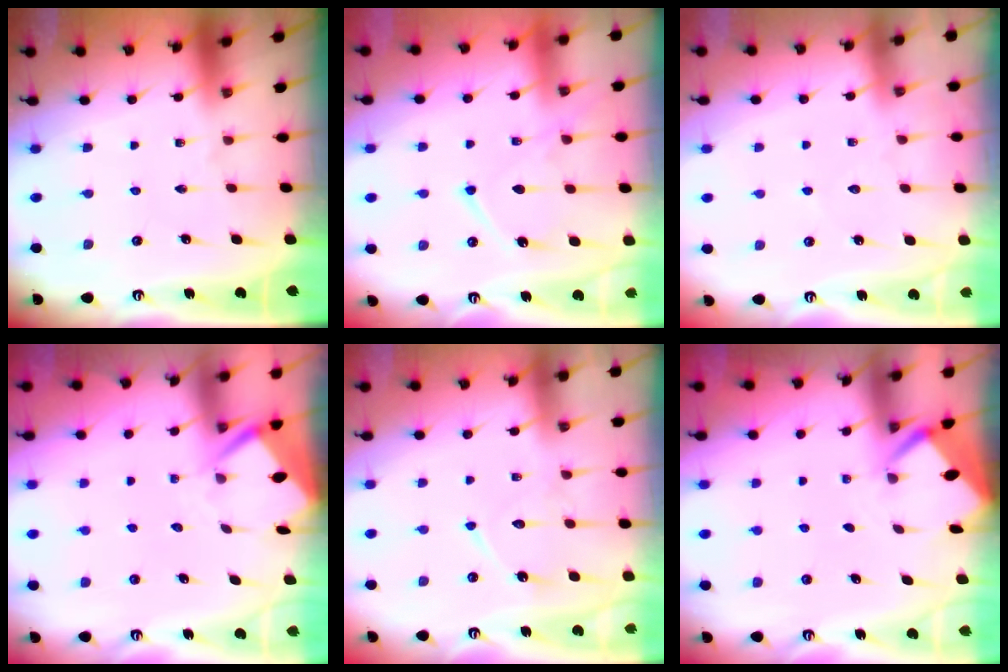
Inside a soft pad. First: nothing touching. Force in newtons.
{"total": 11.8, "press": 11.8, "slide": 1.2}
{"total": 5.8, "press": 5.8, "slide": 0.7}
{"total": 3.3, "press": 3.3, "slide": 0.3}
{"total": 9.3, "press": 9.3, "slide": 0.8}
{"total": 2.2, "press": 2.2, "slide": 0.1}